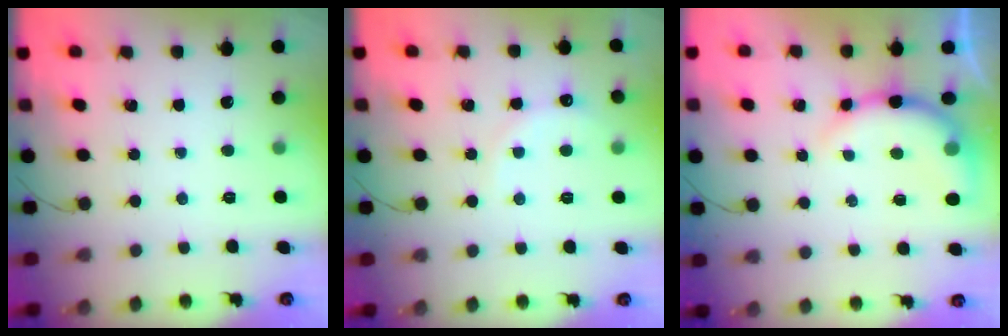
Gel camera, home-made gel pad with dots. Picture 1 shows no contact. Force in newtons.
{"total": 6.0, "press": 5.9, "slide": 1.4}
{"total": 9.6, "press": 9.6, "slide": 1.3}